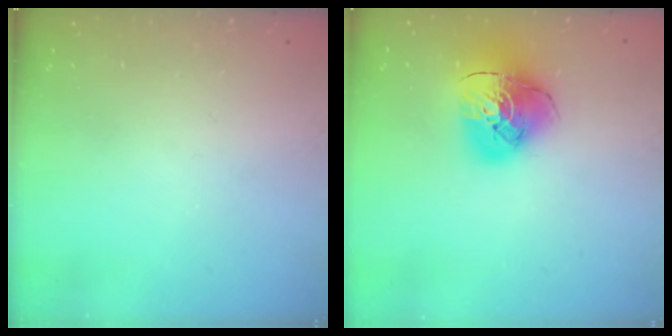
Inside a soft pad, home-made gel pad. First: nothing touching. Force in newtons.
{"total": 14.1, "press": 14.0, "slide": 1.7}